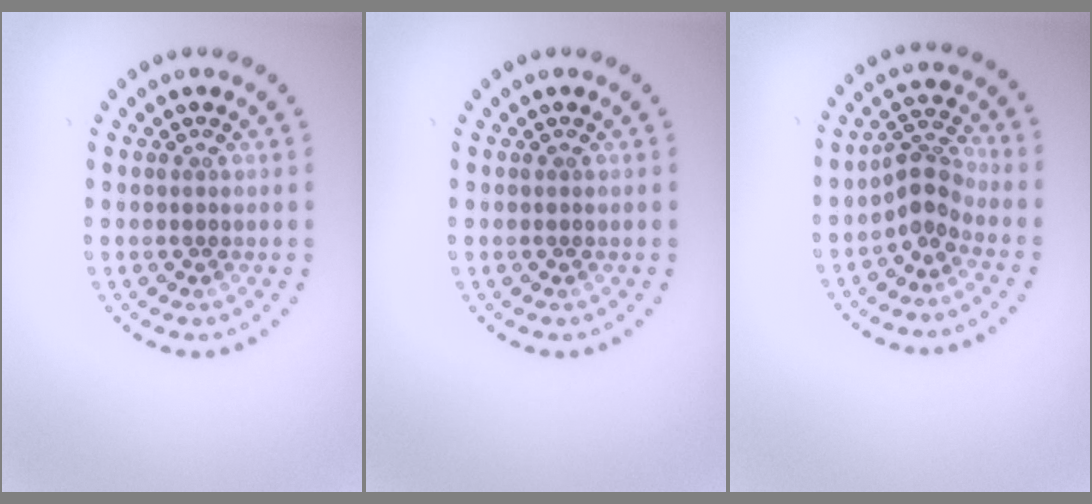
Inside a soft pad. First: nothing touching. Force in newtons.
{"total": 0.0}
{"total": 2.5, "press": 1.8, "slide": 1.8}